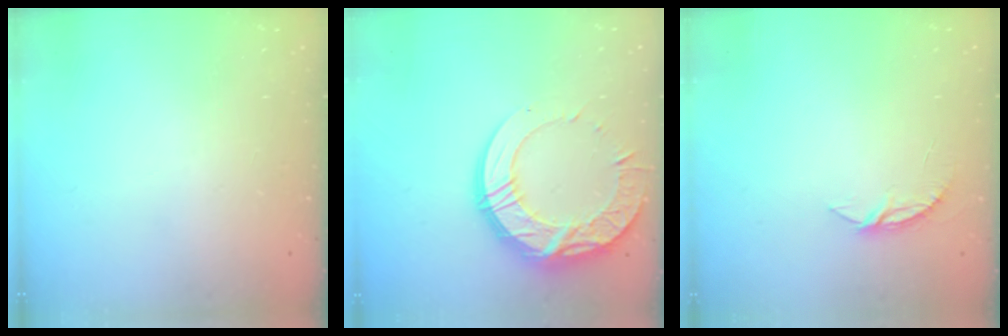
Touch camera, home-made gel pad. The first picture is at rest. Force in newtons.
{"total": 18.7, "press": 18.7, "slide": 1.4}
{"total": 3.7, "press": 3.6, "slide": 0.4}